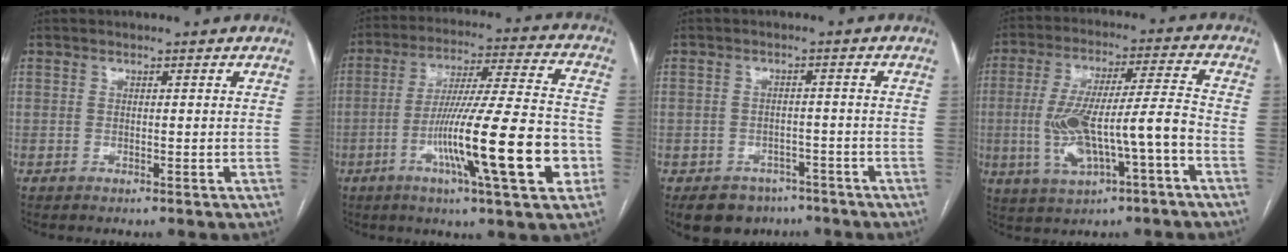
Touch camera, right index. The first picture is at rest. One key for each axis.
{"total": 19.9, "fx": -6.3, "fy": 0.9, "fz": 18.9, "tx": -0.296, "ty": -0.009, "tz": -0.101}
{"total": 7.2, "fx": -5.3, "fy": 4.5, "fz": 1.5, "tx": -0.016, "ty": 0.007, "tz": -0.073}
{"total": 13.9, "fx": -3.7, "fy": 2.0, "fz": 13.2, "tx": -0.251, "ty": 0.017, "tz": -0.056}